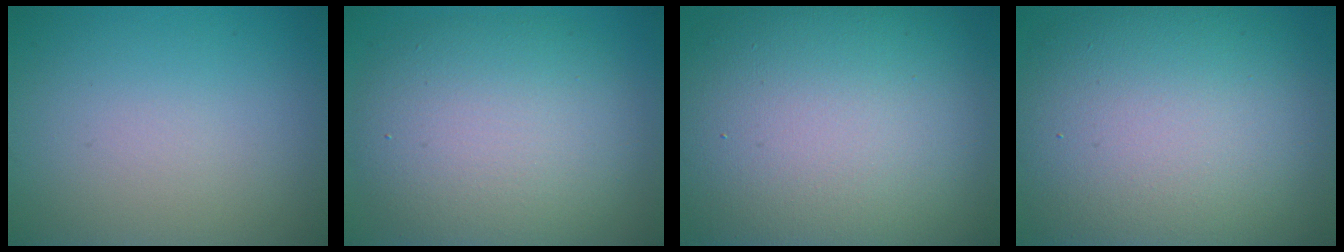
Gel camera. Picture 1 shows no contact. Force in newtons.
{"total": 9.2, "press": 9.2, "slide": 0.4}
{"total": 18.0, "press": 18.0, "slide": 0.8}
{"total": 14.9, "press": 14.9, "slide": 0.8}